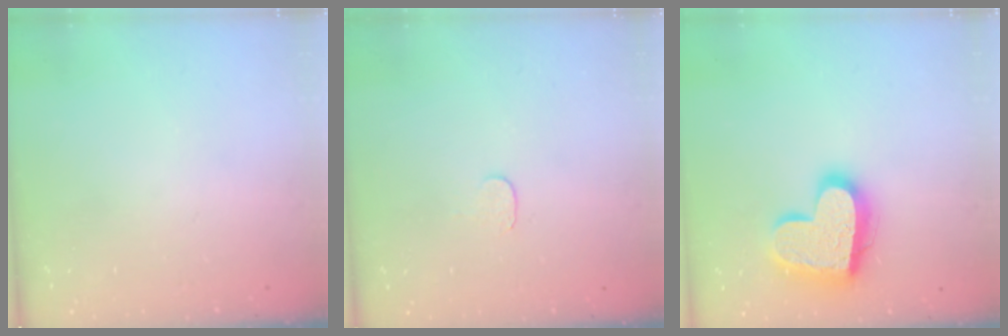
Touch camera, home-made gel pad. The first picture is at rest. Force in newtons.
{"total": 3.7, "press": 3.7, "slide": 0.4}
{"total": 18.2, "press": 18.2, "slide": 1.6}